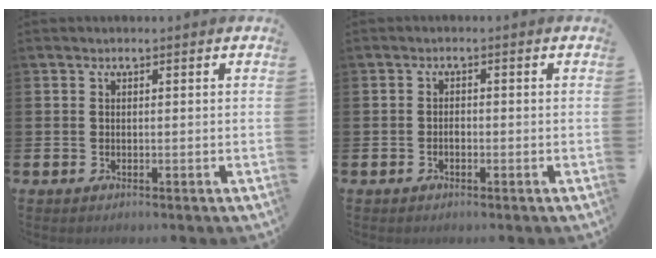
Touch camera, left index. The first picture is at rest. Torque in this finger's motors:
{"motor_torque": [-0.13, 0.18, -0.04, 0.00]}